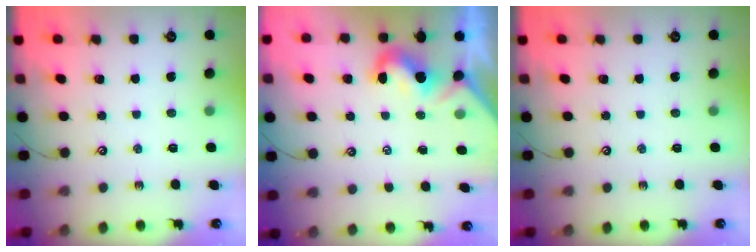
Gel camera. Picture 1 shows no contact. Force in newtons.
{"total": 2.1, "press": 2.0, "slide": 0.6}
{"total": 0.0}